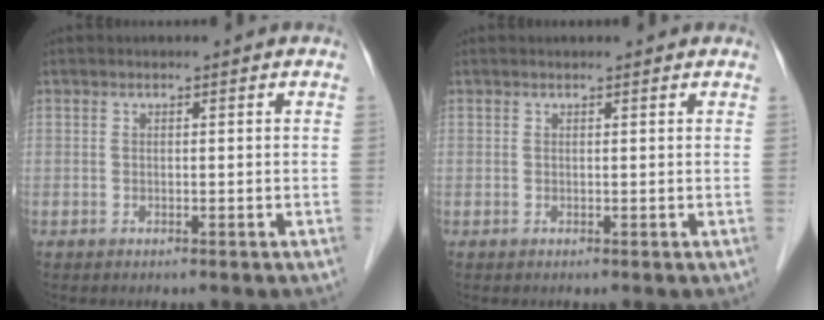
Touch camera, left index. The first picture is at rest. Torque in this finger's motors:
{"motor_torque": [0.38, -0.24, -0.03, 0.00]}